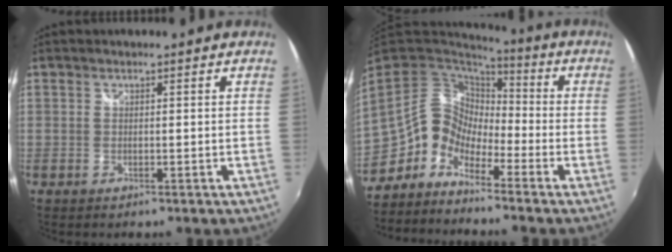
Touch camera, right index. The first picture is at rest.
{"total": 11.4, "force": [-6.9, 7.8, 4.8], "torque": [-0.094, 0.023, -0.150]}